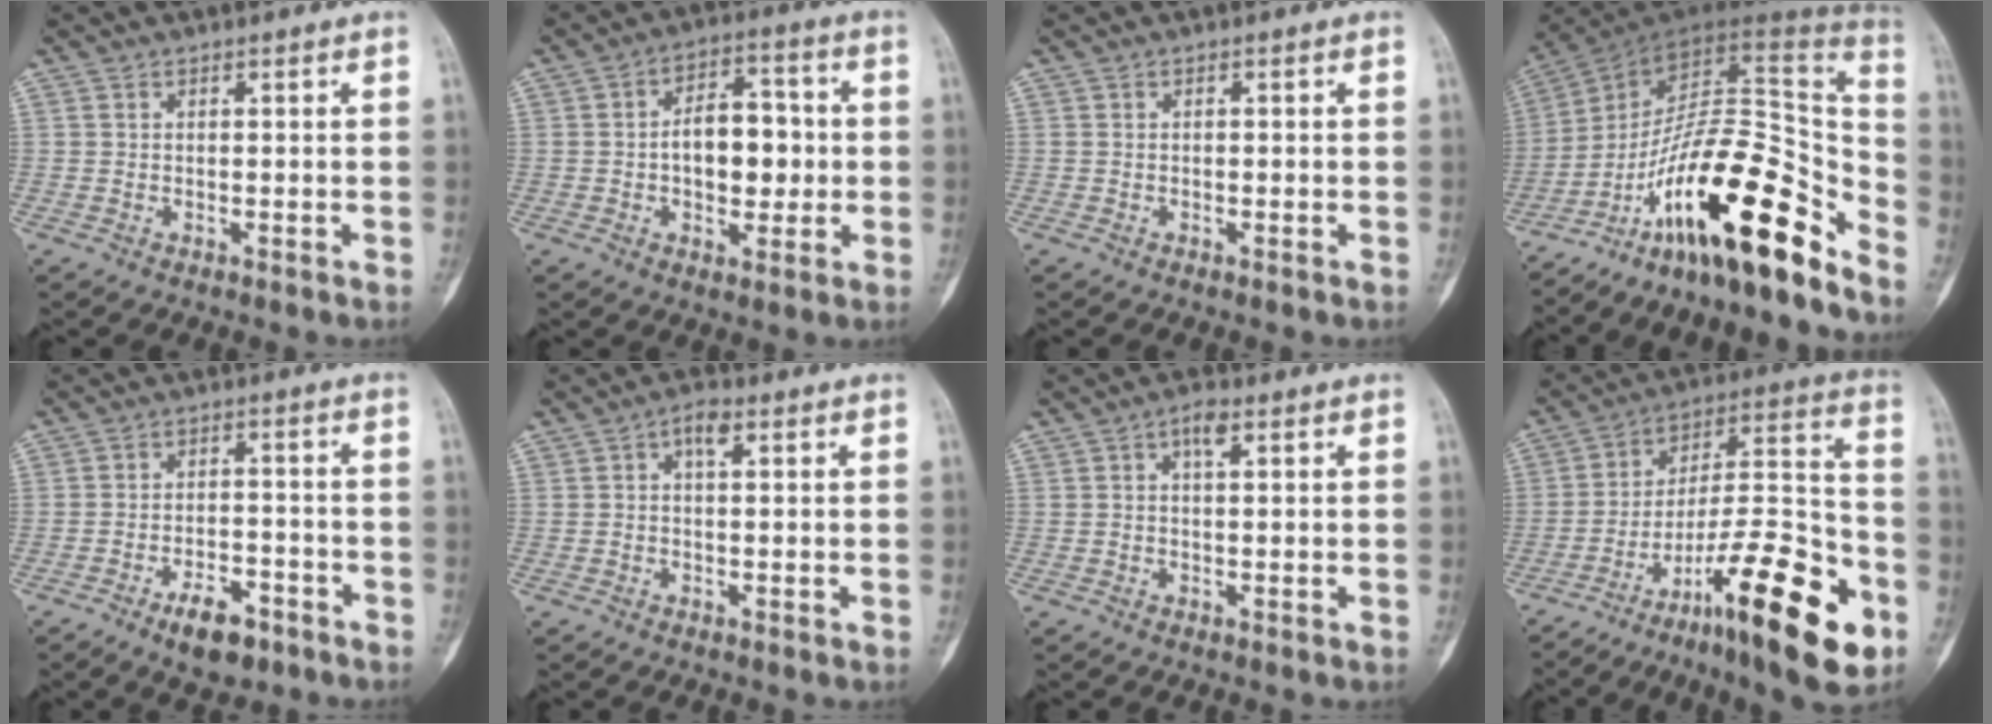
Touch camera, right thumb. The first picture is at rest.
{"total": 11.1, "force": [-0.3, 6.8, 8.8], "torque": [-0.094, 0.022, -0.007]}
{"total": 0.0}
{"total": 24.1, "force": [-16.8, 6.5, 16.0], "torque": [-0.199, 0.125, -0.275]}
{"total": 7.1, "force": [-4.5, 3.3, 4.4], "torque": [-0.060, 0.026, -0.067]}
{"total": 3.0, "force": [1.0, 1.3, 2.5], "torque": [-0.044, 0.009, 0.015]}
{"total": 2.9, "force": [1.1, 1.1, 2.4], "torque": [-0.043, 0.006, 0.018]}
{"total": 24.5, "force": [-12.1, 6.3, 20.3], "torque": [-0.304, 0.079, -0.190]}